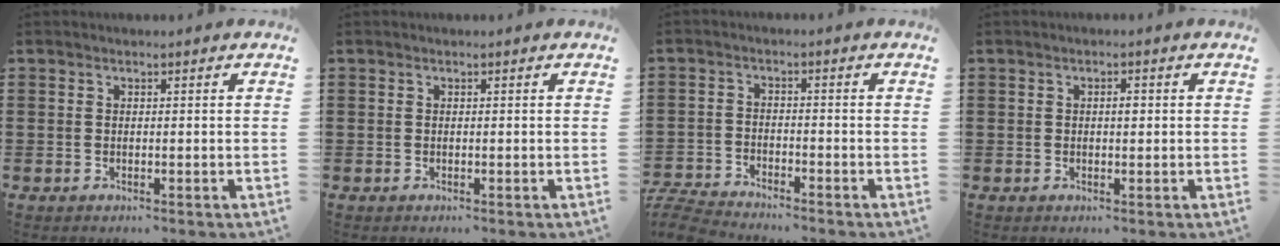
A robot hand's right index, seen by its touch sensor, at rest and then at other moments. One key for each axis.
{"total": 0.0}
{"total": 4.5, "fx": -4.5, "fy": 0.3, "fz": 0.5, "tx": -0.030, "ty": -0.005, "tz": -0.098}
{"total": 1.3, "fx": 0.1, "fy": 0.5, "fz": 1.2, "tx": -0.023, "ty": 0.004, "tz": 0.000}